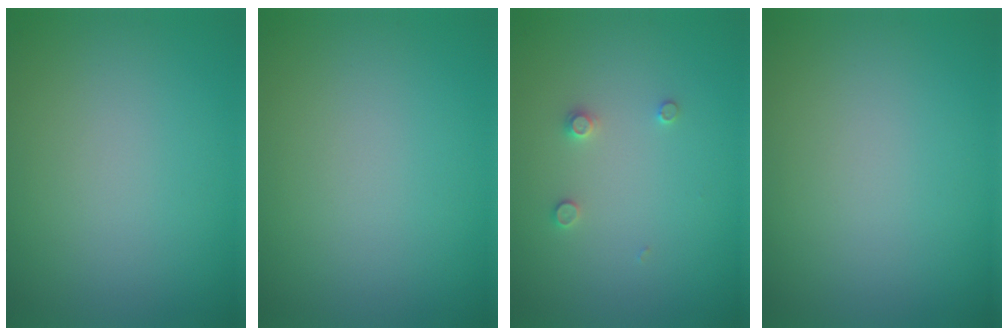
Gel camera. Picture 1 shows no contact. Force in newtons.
{"total": 0.0}
{"total": 1.0, "press": 1.0, "slide": 0.2}
{"total": 0.0}